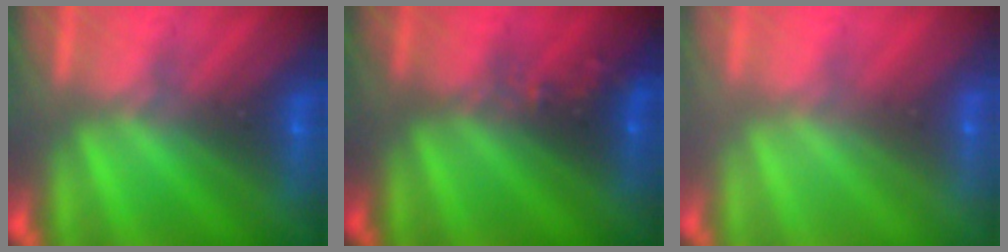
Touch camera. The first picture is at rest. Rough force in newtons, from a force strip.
{"total": 2.5}
{"total": 3.3}